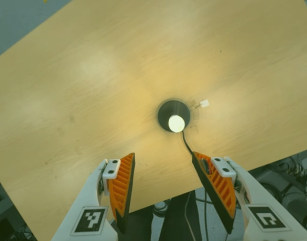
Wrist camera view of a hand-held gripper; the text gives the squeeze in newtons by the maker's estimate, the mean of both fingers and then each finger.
{"total": 0.0}